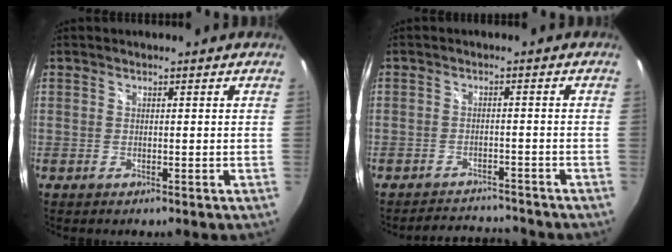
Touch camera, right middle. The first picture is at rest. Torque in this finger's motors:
{"motor_torque": [0.07, -0.43, 0.04, 0.01]}